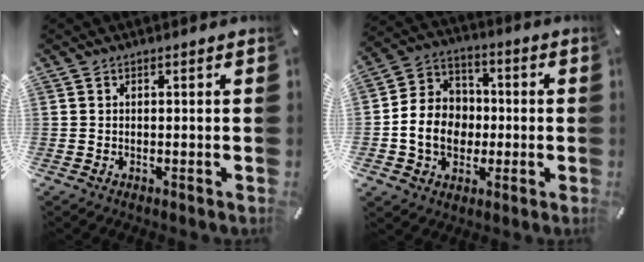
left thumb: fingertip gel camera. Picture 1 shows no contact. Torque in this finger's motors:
{"motor_torque": [0.19, 0.77, 0.67, 0.22, 0.34]}